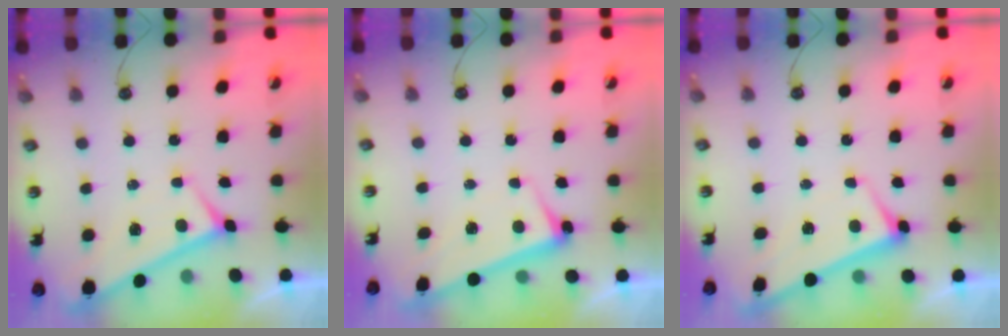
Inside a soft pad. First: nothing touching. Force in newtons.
{"total": 2.5, "press": 2.4, "slide": 0.9}
{"total": 2.8, "press": 2.8, "slide": 0.5}